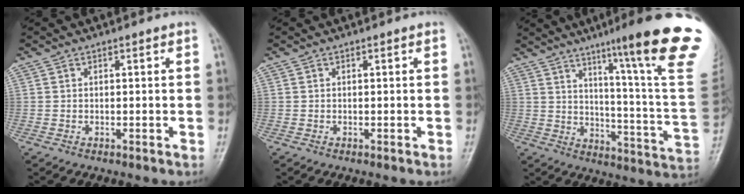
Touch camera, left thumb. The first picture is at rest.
{"total": 0.0}
{"total": 25.6, "force": [15.5, 0.7, 20.4], "torque": [-0.251, -0.086, 0.213]}